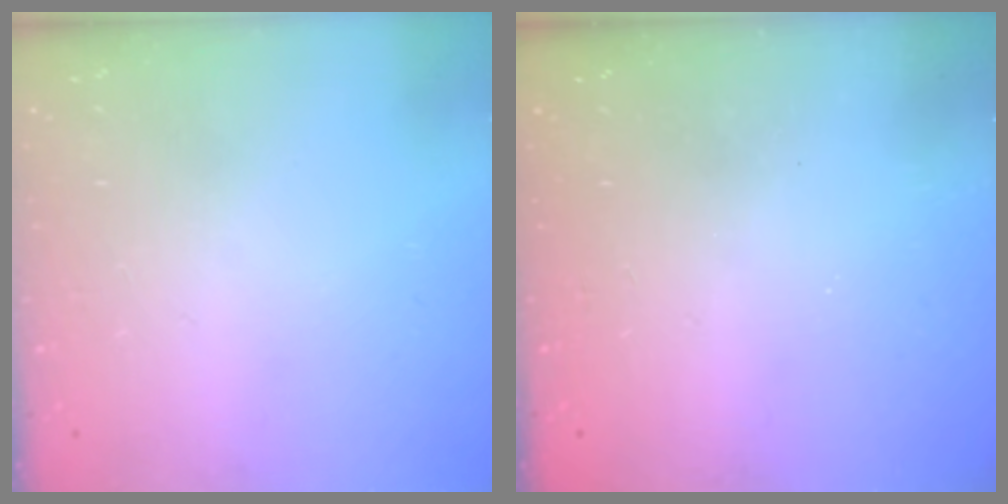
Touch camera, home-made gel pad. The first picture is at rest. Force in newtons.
{"total": 2.4, "press": 2.3, "slide": 0.8}